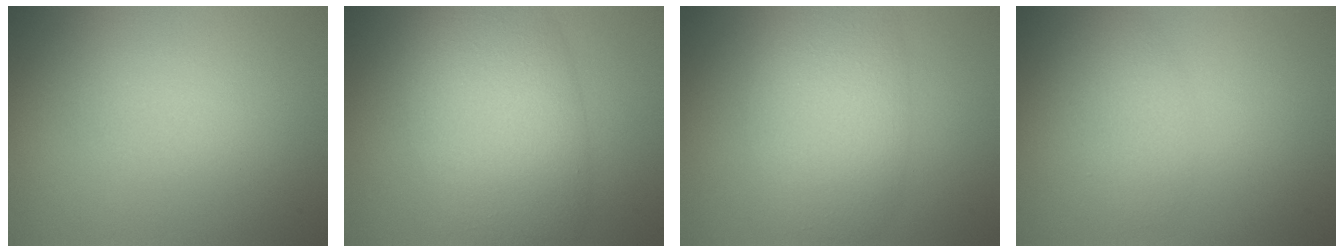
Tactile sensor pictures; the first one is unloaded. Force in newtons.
{"total": 8.8, "press": 8.8, "slide": 0.5}
{"total": 6.2, "press": 6.2, "slide": 0.4}
{"total": 2.7, "press": 2.7, "slide": 0.0}